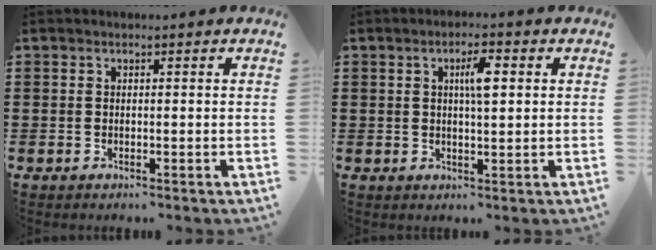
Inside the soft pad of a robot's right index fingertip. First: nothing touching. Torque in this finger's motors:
{"motor_torque": [0.65, -0.20, 0.27, 0.09]}